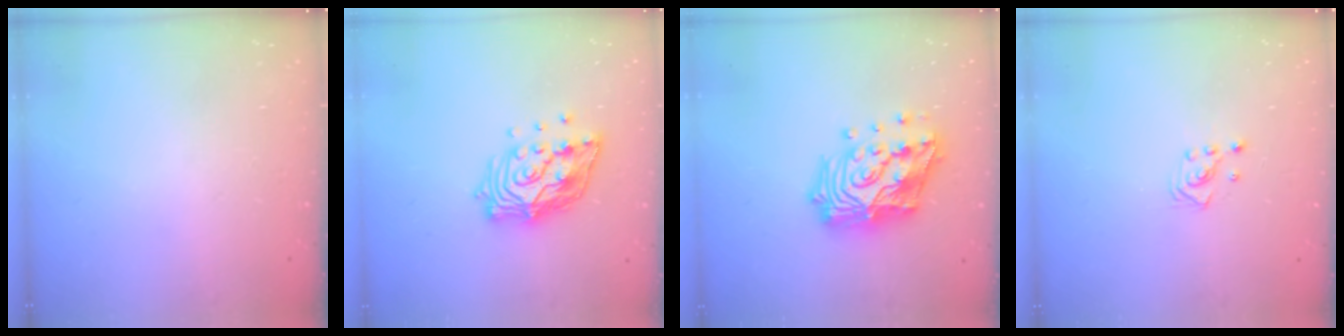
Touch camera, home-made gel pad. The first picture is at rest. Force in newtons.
{"total": 14.3, "press": 14.1, "slide": 2.0}
{"total": 25.6, "press": 25.5, "slide": 2.2}
{"total": 2.8, "press": 2.8, "slide": 0.3}